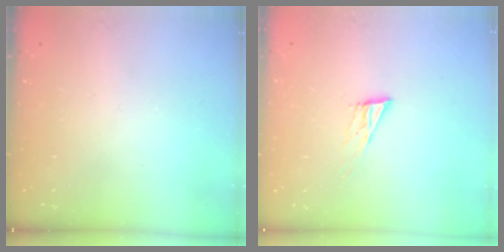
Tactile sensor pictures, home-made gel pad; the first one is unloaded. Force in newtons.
{"total": 6.4, "press": 6.4, "slide": 1.0}